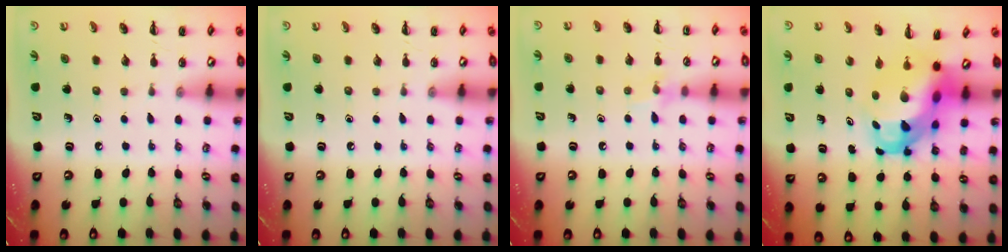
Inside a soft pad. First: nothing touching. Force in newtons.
{"total": 0.0}
{"total": 6.0, "press": 5.8, "slide": 1.4}
{"total": 7.4, "press": 7.1, "slide": 2.0}